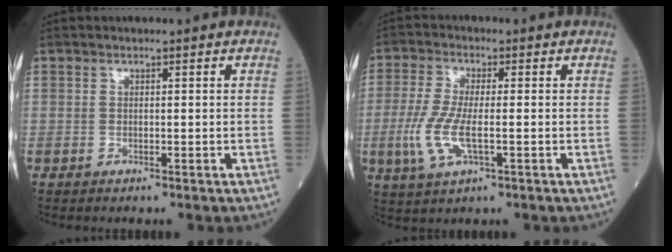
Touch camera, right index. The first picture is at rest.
{"total": 7.3, "force": [-1.6, 2.0, 6.9], "torque": [-0.158, -0.010, -0.032]}